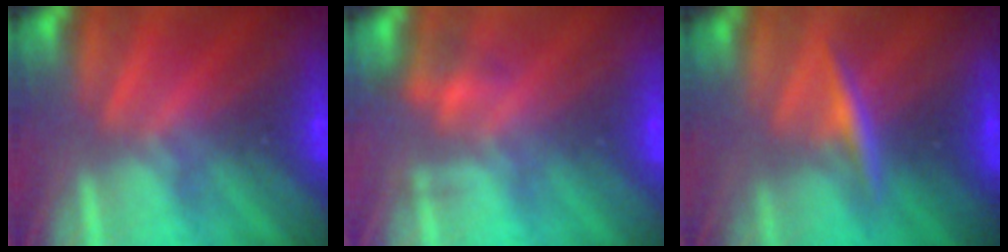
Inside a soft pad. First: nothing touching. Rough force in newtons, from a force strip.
{"total": 2.1}
{"total": 2.6}